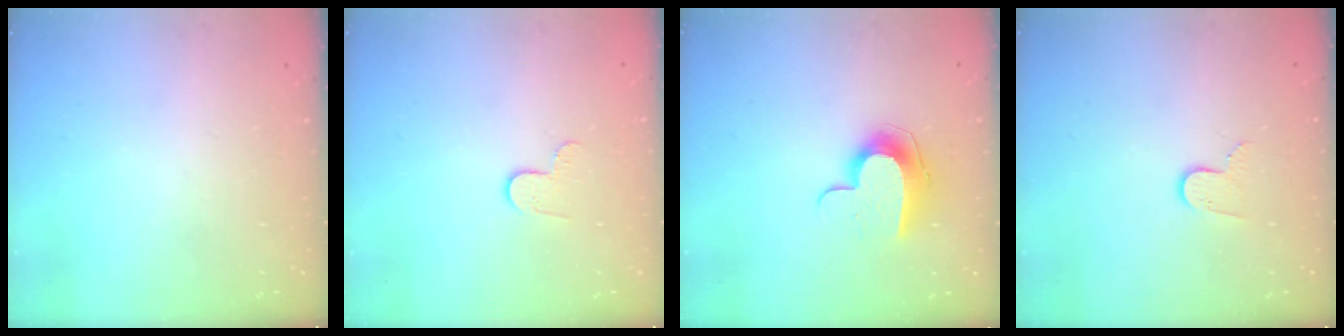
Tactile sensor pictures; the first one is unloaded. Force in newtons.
{"total": 4.6, "press": 4.6, "slide": 0.5}
{"total": 9.8, "press": 9.8, "slide": 0.1}
{"total": 6.4, "press": 6.3, "slide": 0.6}